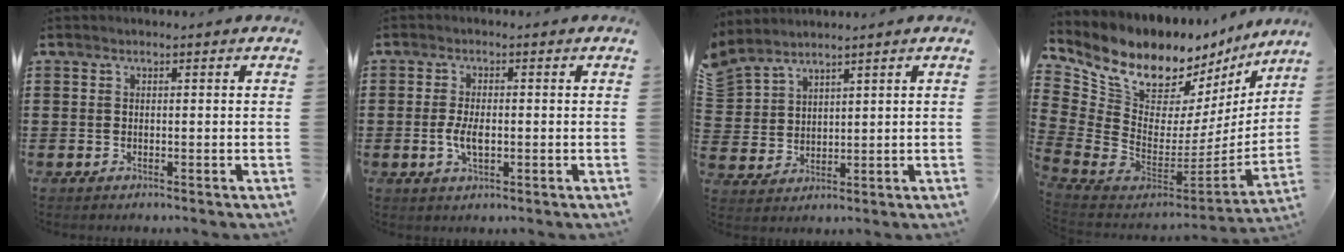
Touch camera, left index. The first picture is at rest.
{"total": 4.1, "force": [-0.7, 1.8, 3.6], "torque": [-0.078, -0.002, -0.017]}
{"total": 3.6, "force": [3.2, 1.5, -0.1], "torque": [-0.017, -0.012, 0.060]}
{"total": 10.2, "force": [8.2, 4.9, 3.7], "torque": [-0.115, -0.087, 0.146]}